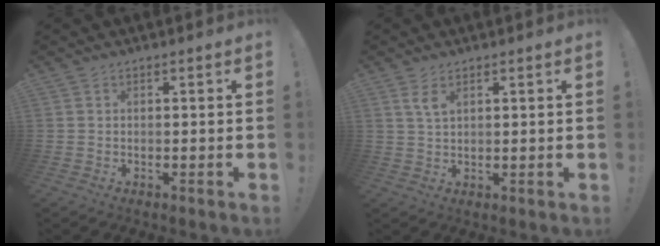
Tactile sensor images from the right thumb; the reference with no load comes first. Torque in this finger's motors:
{"motor_torque": [0.12, 0.46, 0.00, 0.04, -0.02]}